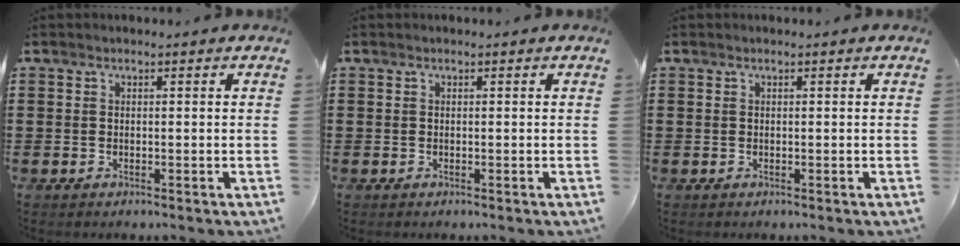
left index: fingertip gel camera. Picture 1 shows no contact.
{"total": 0.0}
{"total": 0.0}